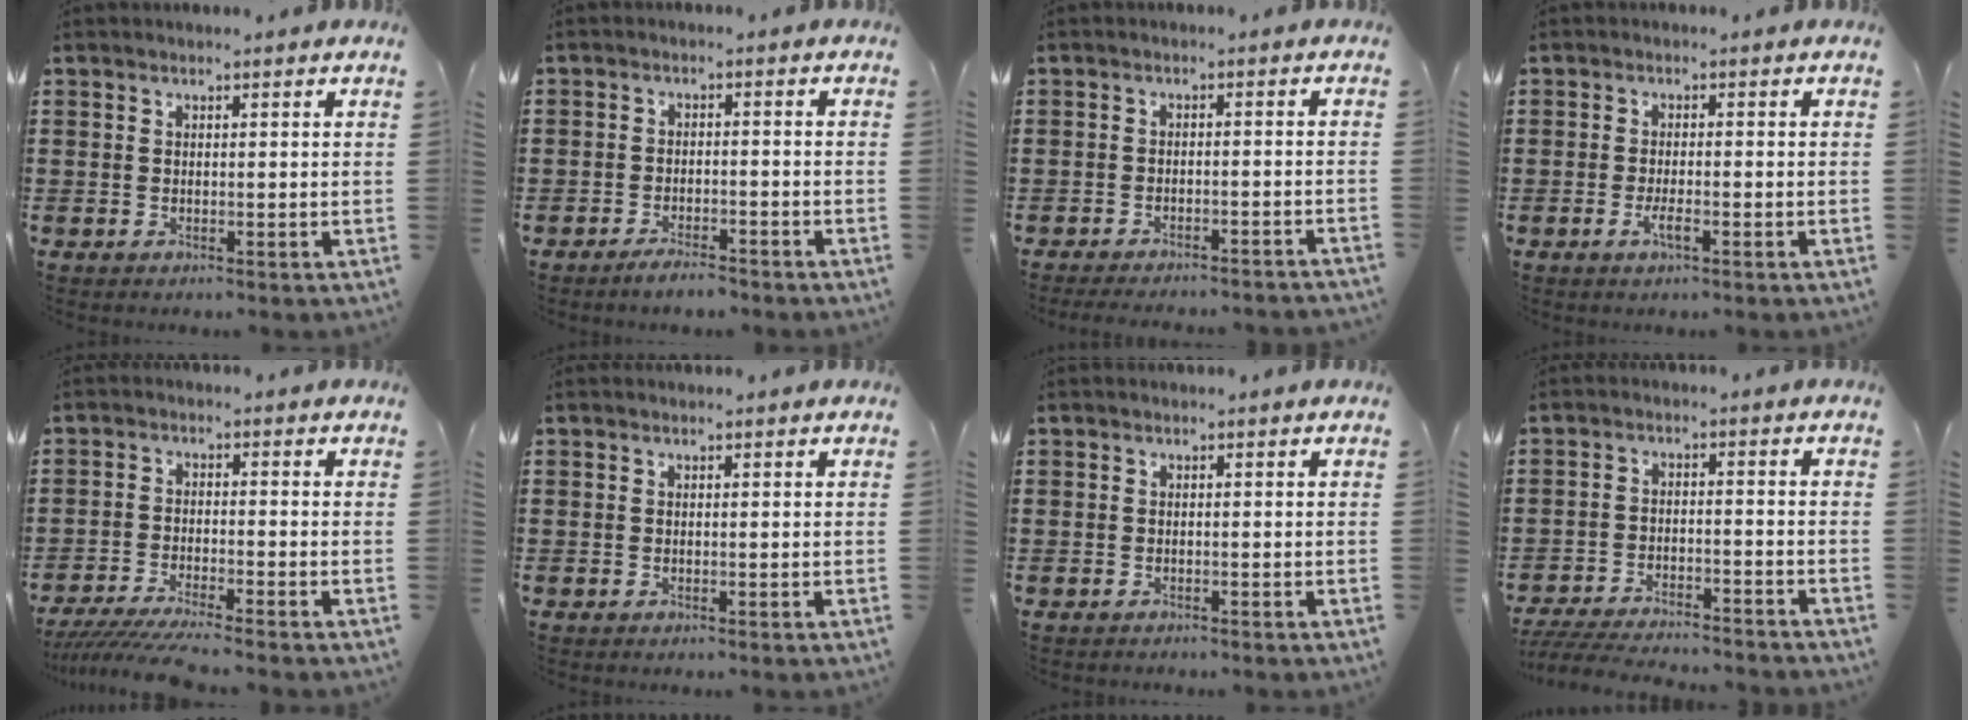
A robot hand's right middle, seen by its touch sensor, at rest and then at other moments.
{"total": 2.8, "force": [-2.7, 0.5, 0.5], "torque": [-0.012, 0.002, -0.054]}
{"total": 2.6, "force": [-2.5, -0.1, 0.5], "torque": [-0.009, 0.002, -0.051]}
{"total": 2.4, "force": [-1.0, 0.5, 2.1], "torque": [-0.043, -0.002, -0.021]}
{"total": 4.9, "force": [-4.5, -0.1, 1.9], "torque": [-0.045, -0.018, -0.089]}
{"total": 0.0}
{"total": 0.6, "force": [-0.5, 0.3, -0.1], "torque": [0.003, 0.004, -0.012]}
{"total": 5.4, "force": [-5.2, 0.3, 1.4], "torque": [-0.033, -0.003, -0.105]}